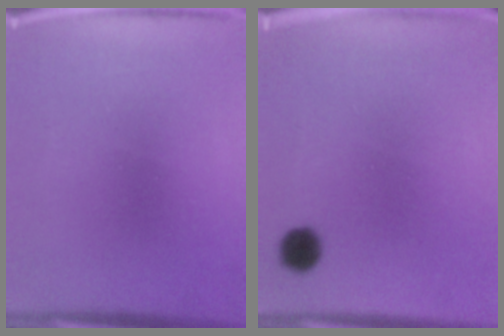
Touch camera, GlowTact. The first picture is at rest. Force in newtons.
{"total": 4.2}